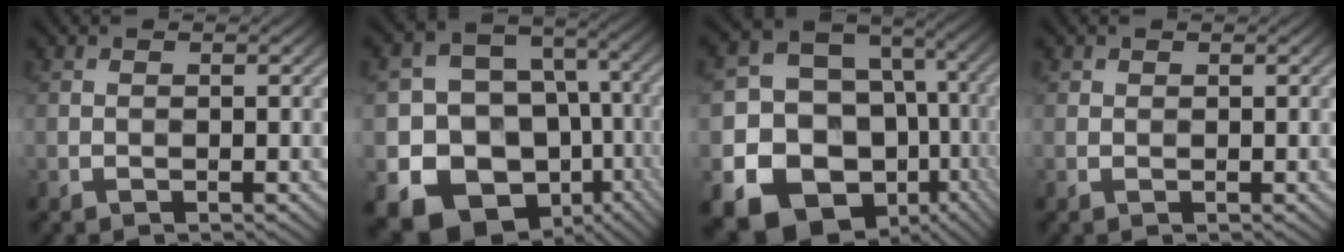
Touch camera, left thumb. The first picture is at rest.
{"total": 17.7, "force": [-6.8, 14.3, 8.0], "torque": [-0.166, -0.032, -0.110]}
{"total": 19.5, "force": [-6.6, 16.0, 9.0], "torque": [-0.205, -0.045, -0.100]}
{"total": 0.7, "force": [0.5, 0.5, 0.1], "torque": [0.001, -0.001, 0.008]}